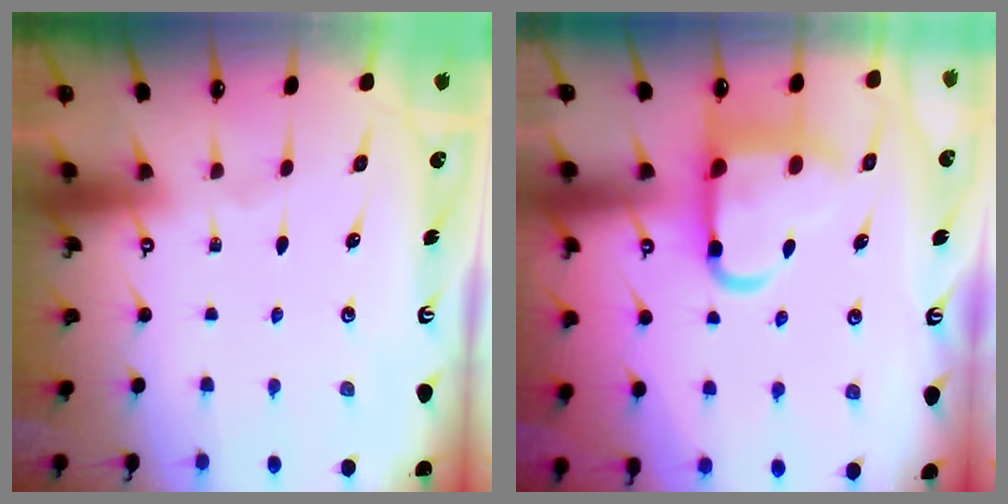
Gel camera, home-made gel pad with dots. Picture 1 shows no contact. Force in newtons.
{"total": 12.7, "press": 12.6, "slide": 1.6}